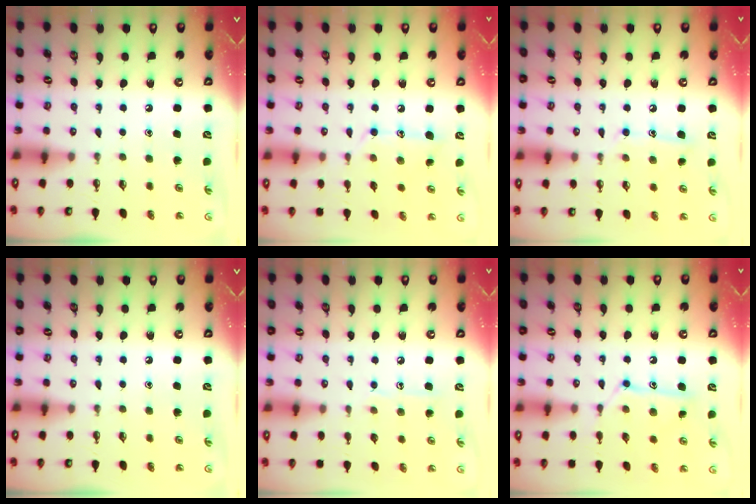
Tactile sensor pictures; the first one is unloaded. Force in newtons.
{"total": 11.1, "press": 11.1, "slide": 0.2}
{"total": 9.1, "press": 9.1, "slide": 0.6}
{"total": 0.0}
{"total": 7.3, "press": 7.3, "slide": 0.7}
{"total": 11.3, "press": 11.3, "slide": 0.1}